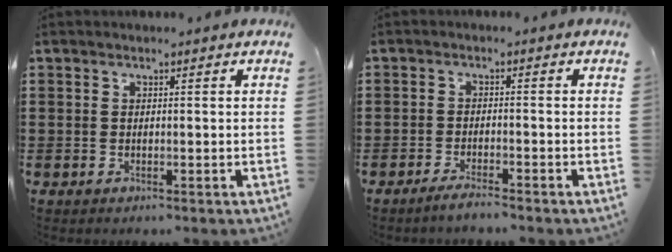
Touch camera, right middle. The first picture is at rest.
{"total": 2.1, "force": [-1.9, 0.0, 0.9], "torque": [-0.014, 0.001, -0.035]}